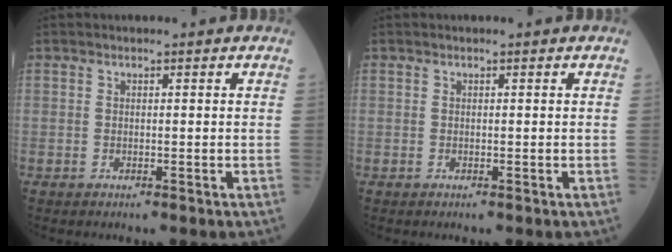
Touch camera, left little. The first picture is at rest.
{"total": 0.0}